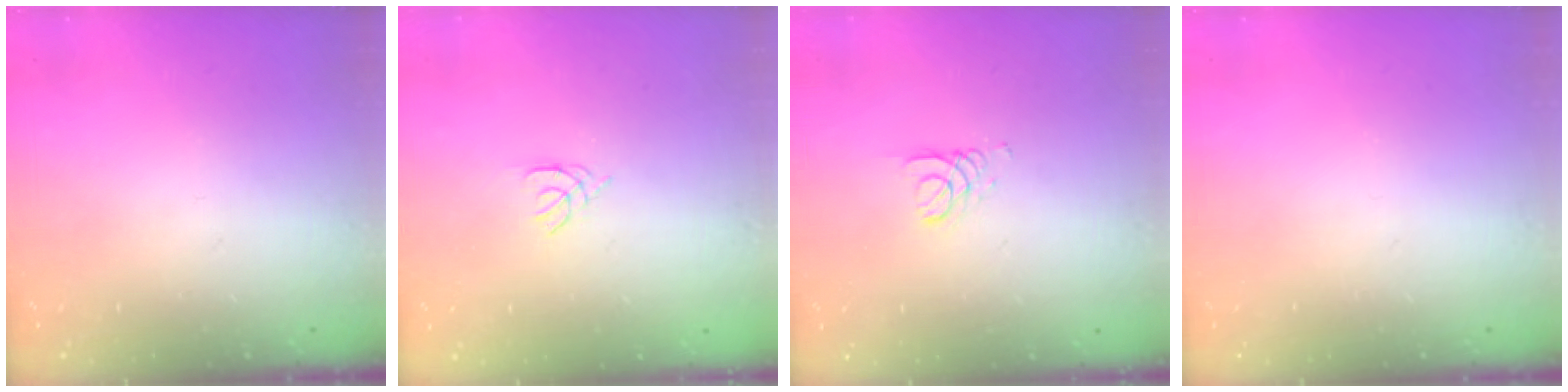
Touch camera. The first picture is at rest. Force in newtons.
{"total": 1.1, "press": 1.0, "slide": 0.3}
{"total": 2.7, "press": 2.7, "slide": 0.3}
{"total": 0.0}